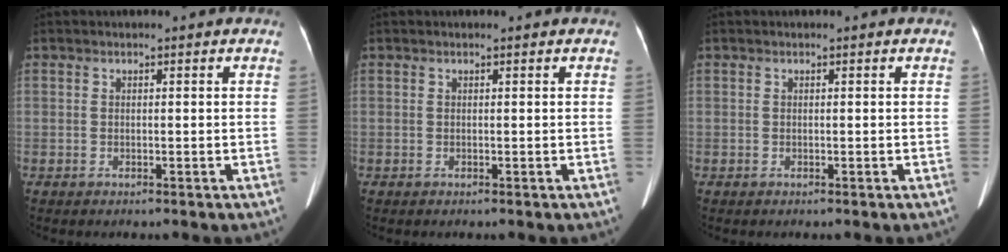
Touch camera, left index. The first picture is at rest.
{"total": 0.0}
{"total": 0.0}